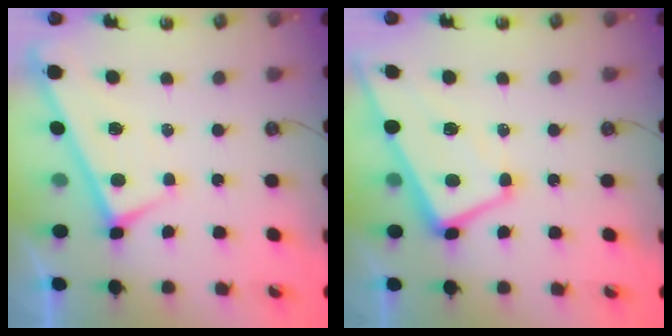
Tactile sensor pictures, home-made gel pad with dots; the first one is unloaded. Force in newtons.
{"total": 2.6, "press": 2.5, "slide": 0.8}